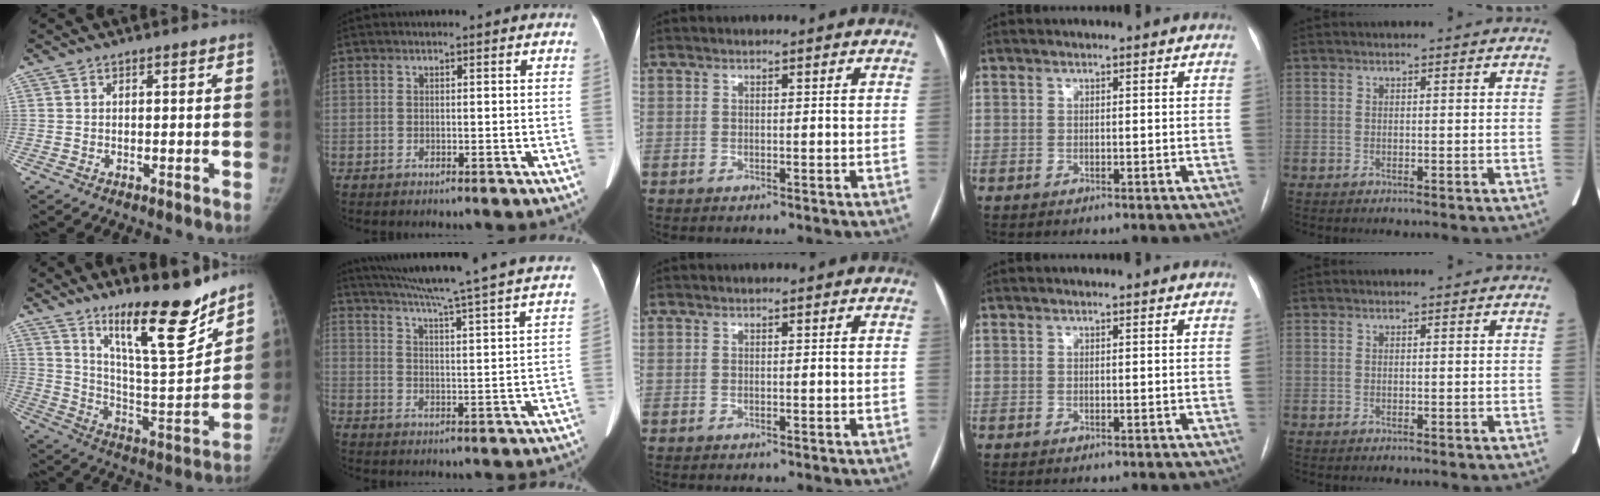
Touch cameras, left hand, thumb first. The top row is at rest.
{"thumb": {"total": 18.0, "force": [13.4, 3.7, 11.3], "torque": [-0.140, -0.102, 0.230]}, "index": {"total": 28.4, "force": [25.2, -0.3, 13.2], "torque": [-0.215, -0.052, 0.318]}}